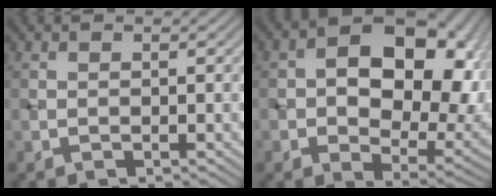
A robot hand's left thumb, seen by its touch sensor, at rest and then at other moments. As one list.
[{"total": 16.4, "force": [3.2, 10.4, 12.2], "torque": [-0.169, -0.005, 0.065]}]